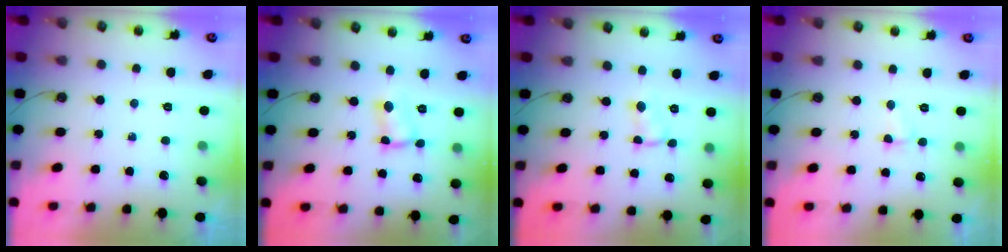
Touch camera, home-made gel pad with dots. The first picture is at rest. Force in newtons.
{"total": 2.3, "press": 2.3, "slide": 0.1}
{"total": 1.4, "press": 1.4, "slide": 0.1}
{"total": 3.2, "press": 3.1, "slide": 0.7}